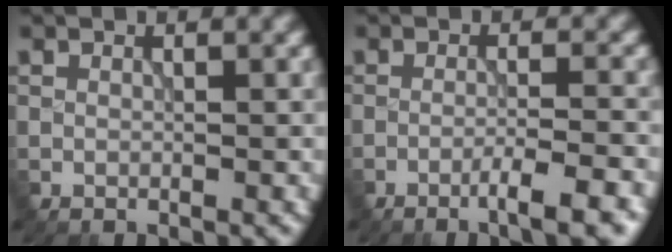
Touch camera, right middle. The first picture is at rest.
{"total": 4.6, "force": [-2.7, 0.6, 3.6], "torque": [-0.048, 0.008, -0.049]}